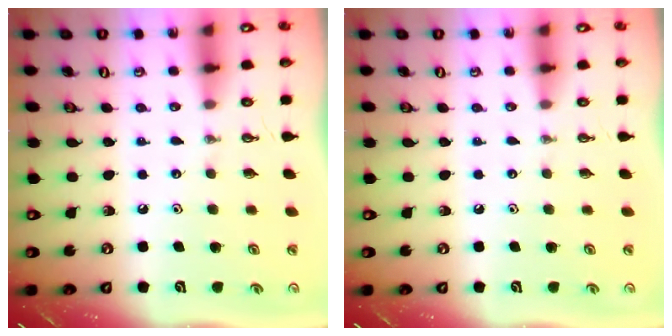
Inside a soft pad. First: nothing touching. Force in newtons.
{"total": 0.0}